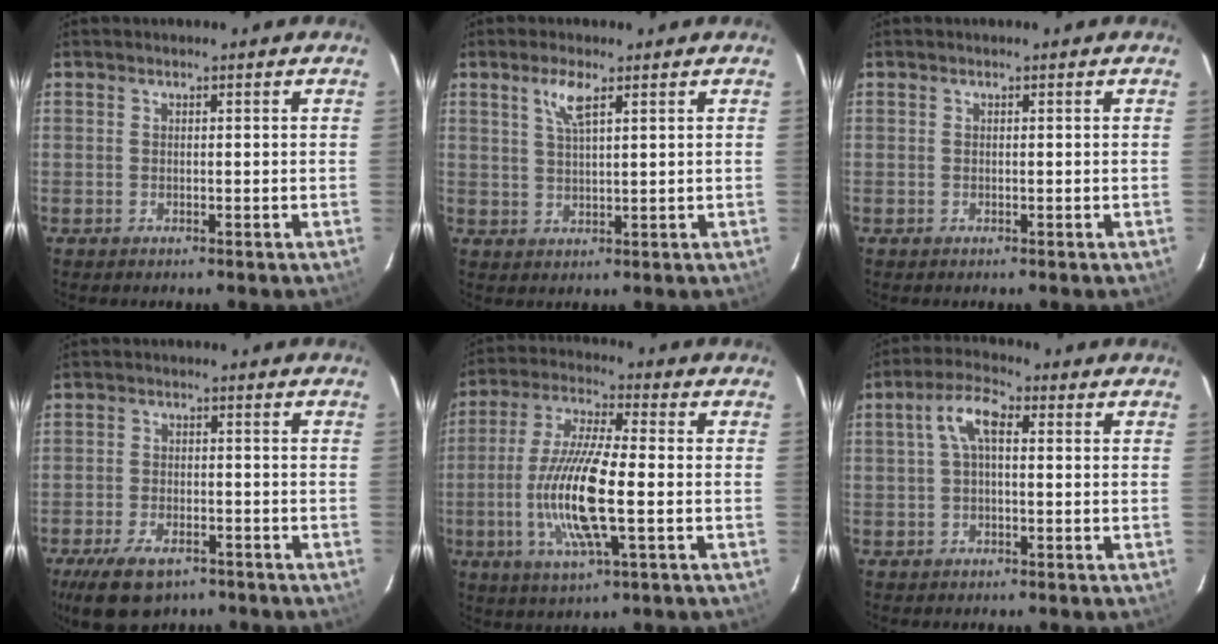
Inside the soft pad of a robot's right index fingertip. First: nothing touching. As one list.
[{"total": 4.1, "force": [2.3, 0.9, 3.3], "torque": [-0.066, 0.004, 0.046]}, {"total": 0.0}, {"total": 10.2, "force": [-6.9, 5.0, 5.7], "torque": [-0.133, -0.015, -0.115]}, {"total": 15.0, "force": [-2.9, 2.7, 14.5], "torque": [-0.297, -0.007, -0.058]}, {"total": 5.6, "force": [0.7, 2.5, 4.9], "torque": [-0.100, 0.021, 0.013]}]